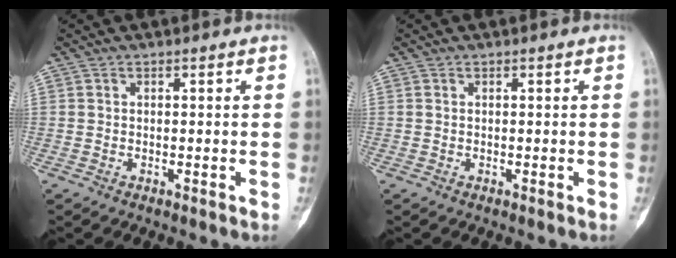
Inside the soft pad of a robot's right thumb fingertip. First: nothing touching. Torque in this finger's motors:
{"motor_torque": [0.38, 0.11, 0.03, -0.09, 0.08]}